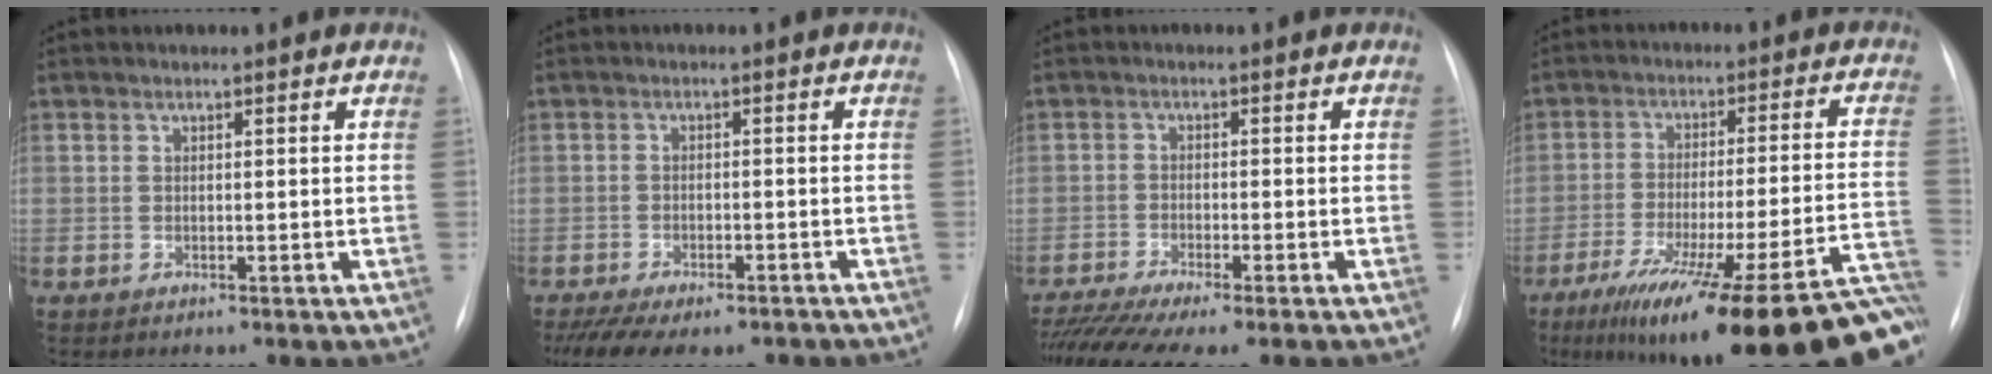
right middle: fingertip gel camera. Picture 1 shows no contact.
{"total": 13.0, "force": [-9.9, 5.2, 6.7], "torque": [-0.134, -0.011, -0.133]}
{"total": 9.9, "force": [-8.3, -0.2, 5.4], "torque": [-0.086, -0.020, -0.130]}
{"total": 29.6, "force": [-21.2, 2.3, 20.5], "torque": [-0.215, -0.025, -0.300]}